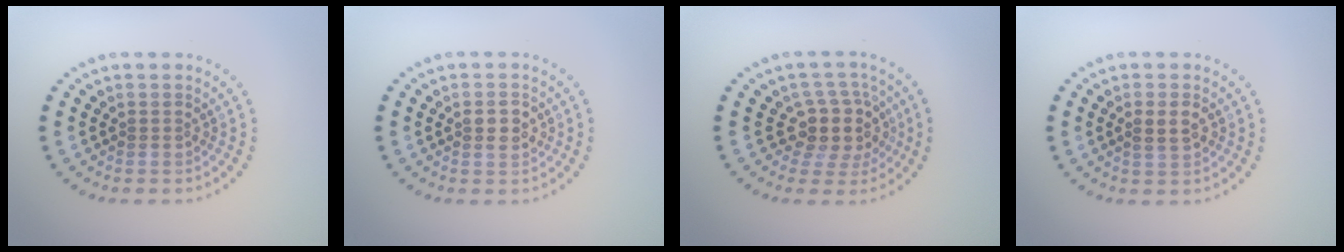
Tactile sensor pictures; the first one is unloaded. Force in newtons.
{"total": 1.6, "press": 1.6, "slide": 0.0}
{"total": 3.8, "press": 3.1, "slide": 2.2}
{"total": 1.7, "press": 1.7, "slide": 0.1}